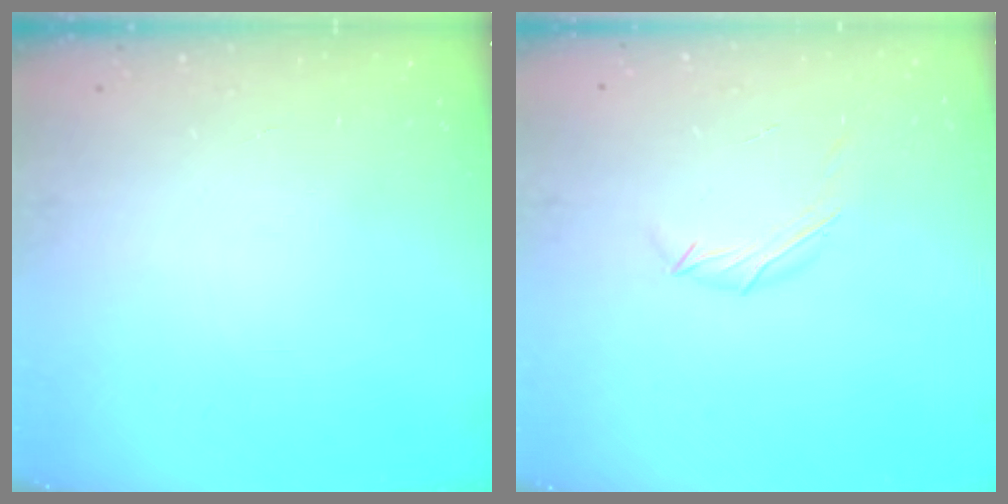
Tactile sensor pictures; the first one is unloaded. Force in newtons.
{"total": 4.5, "press": 4.4, "slide": 0.9}